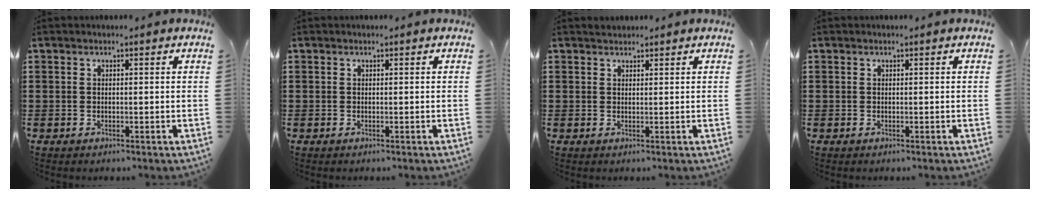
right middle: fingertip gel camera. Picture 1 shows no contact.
{"total": 0.0}
{"total": 1.1, "force": [1.0, 0.5, -0.2], "torque": [0.009, -0.001, 0.018]}
{"total": 0.0}